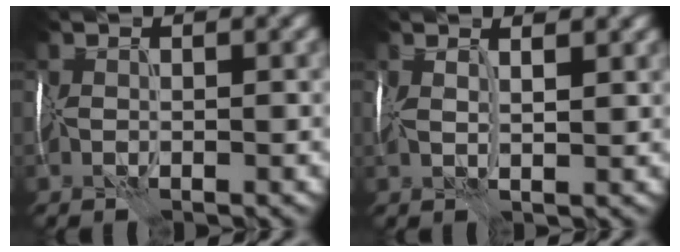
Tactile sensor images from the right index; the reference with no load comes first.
{"total": 2.6, "force": [1.6, 0.7, 1.8], "torque": [-0.030, 0.009, 0.019]}